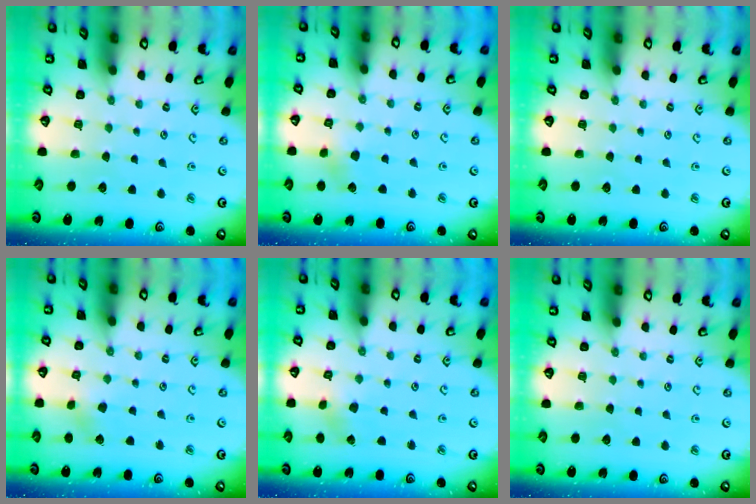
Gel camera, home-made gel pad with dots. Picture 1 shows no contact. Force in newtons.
{"total": 2.9, "press": 2.9, "slide": 0.3}
{"total": 0.0}
{"total": 2.9, "press": 2.8, "slide": 0.3}
{"total": 2.0, "press": 2.0, "slide": 0.3}
{"total": 0.0}